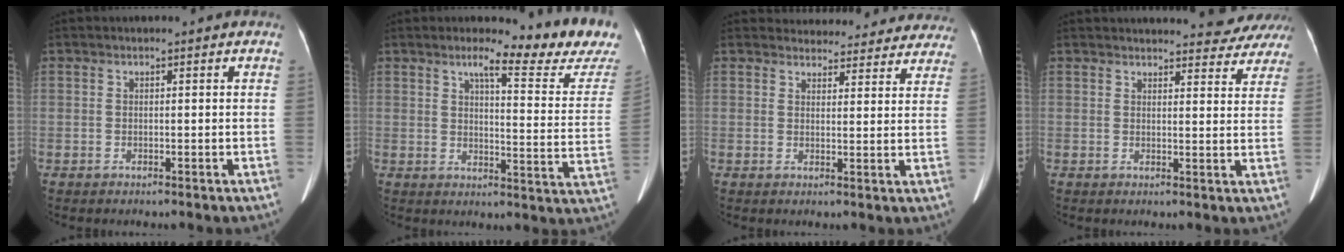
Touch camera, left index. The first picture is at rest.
{"total": 14.4, "force": [12.8, 1.0, 6.5], "torque": [-0.080, -0.064, 0.141]}
{"total": 17.6, "force": [16.5, 5.5, 2.4], "torque": [-0.010, -0.008, 0.180]}
{"total": 17.5, "force": [16.5, 4.3, 3.4], "torque": [-0.032, -0.016, 0.178]}